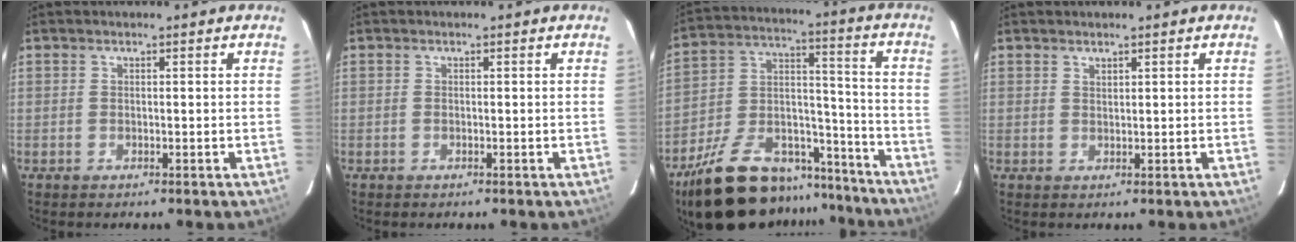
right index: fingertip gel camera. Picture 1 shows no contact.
{"total": 0.0}
{"total": 25.1, "force": [-19.6, 10.8, 11.3], "torque": [-0.219, 0.037, -0.285]}
{"total": 0.9, "force": [0.8, 0.3, 0.2], "torque": [-0.004, 0.001, 0.015]}